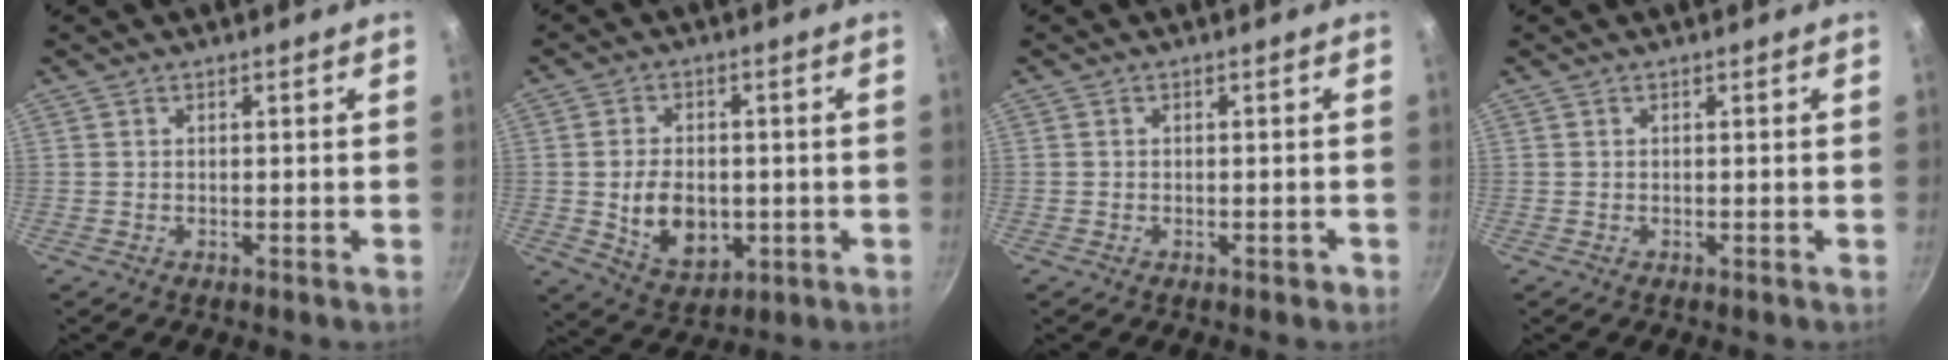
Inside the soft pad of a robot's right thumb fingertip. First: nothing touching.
{"total": 10.7, "force": [-1.2, 7.5, 7.6], "torque": [-0.102, -0.004, -0.006]}
{"total": 0.9, "force": [-0.5, 0.6, 0.5], "torque": [0.002, 0.010, -0.002]}
{"total": 0.0}